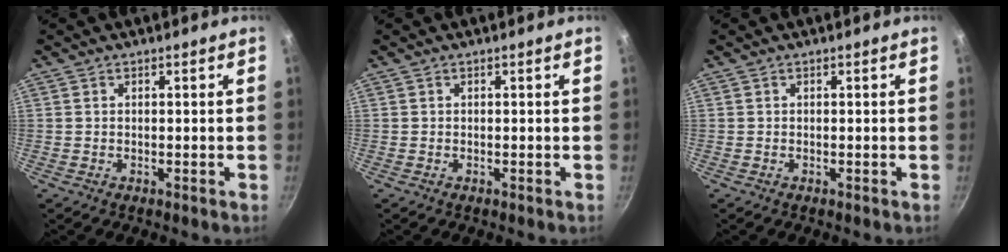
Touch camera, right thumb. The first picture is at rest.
{"total": 0.0}
{"total": 0.0}